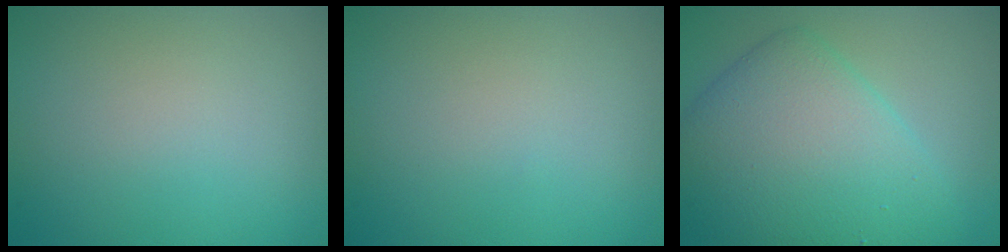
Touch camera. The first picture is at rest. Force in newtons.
{"total": 0.0}
{"total": 8.5, "press": 8.5, "slide": 0.4}